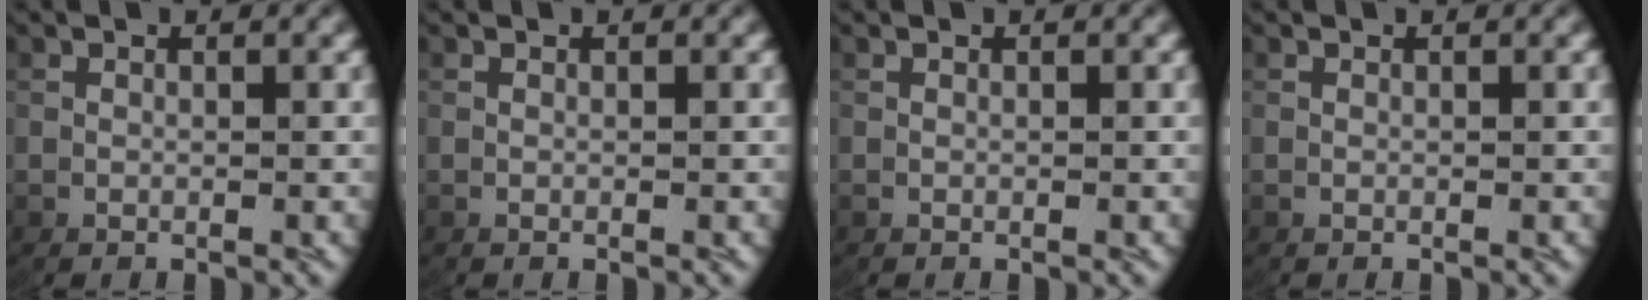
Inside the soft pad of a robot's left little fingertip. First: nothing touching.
{"total": 0.0}
{"total": 0.0}
{"total": 0.0}